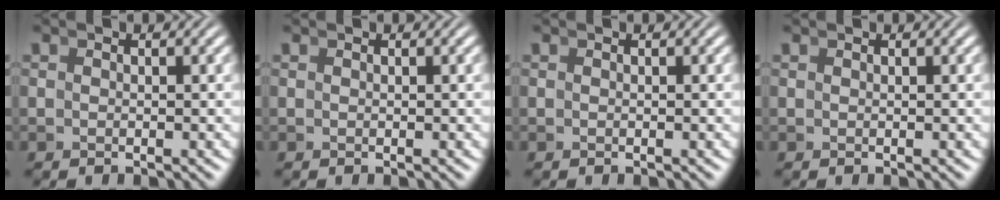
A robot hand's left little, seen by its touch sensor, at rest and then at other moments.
{"total": 0.0}
{"total": 0.0}
{"total": 0.0}